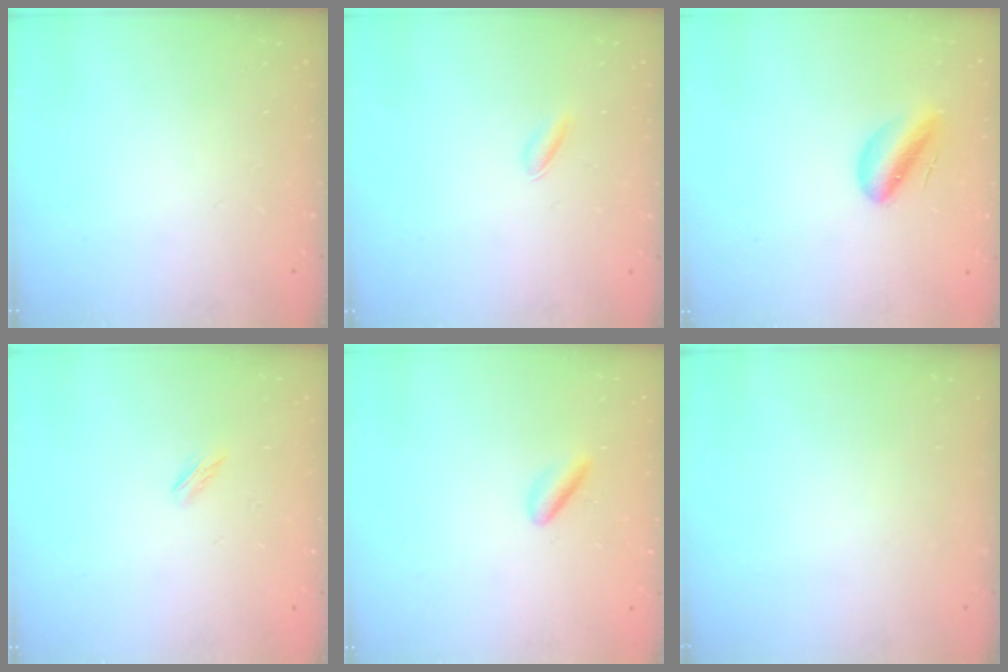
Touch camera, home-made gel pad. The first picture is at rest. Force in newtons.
{"total": 2.1, "press": 2.1, "slide": 0.6}
{"total": 7.9, "press": 7.5, "slide": 2.3}
{"total": 1.7, "press": 1.5, "slide": 0.6}
{"total": 2.8, "press": 2.6, "slide": 0.9}
{"total": 0.0}